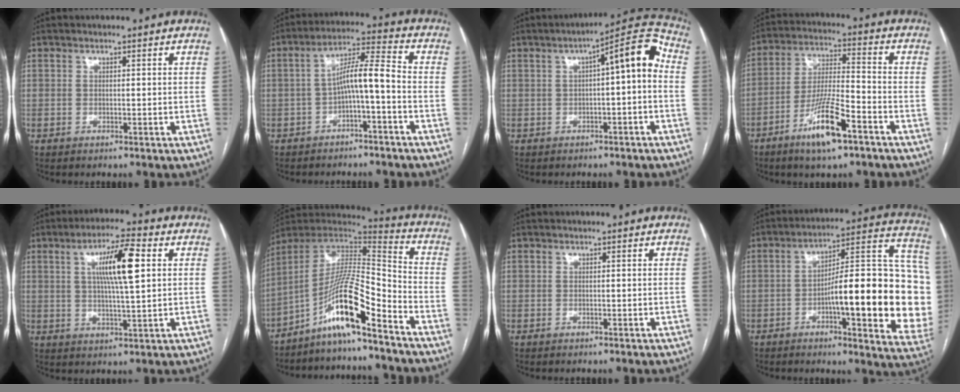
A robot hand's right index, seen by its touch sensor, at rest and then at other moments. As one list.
[{"total": 7.3, "force": [-2.0, 0.6, 7.0], "torque": [-0.121, 0.031, -0.033]}, {"total": 9.4, "force": [0.2, 1.8, 9.2], "torque": [-0.129, 0.040, 0.001]}, {"total": 11.5, "force": [-6.6, 1.7, 9.2], "torque": [-0.180, -0.012, -0.120]}, {"total": 9.9, "force": [2.6, 1.0, 9.5], "torque": [-0.167, 0.008, 0.044]}, {"total": 14.4, "force": [-9.5, 0.7, 10.9], "torque": [-0.206, 0.014, -0.170]}, {"total": 0.0}, {"total": 25.6, "force": [-3.5, 5.1, 24.8], "torque": [-0.256, 0.028, -0.041]}]